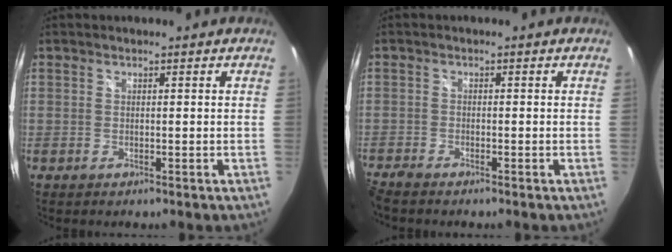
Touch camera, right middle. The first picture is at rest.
{"total": 3.8, "force": [-3.5, 0.6, 1.4], "torque": [-0.047, -0.019, -0.068]}